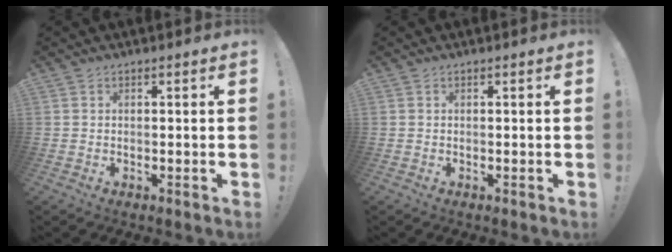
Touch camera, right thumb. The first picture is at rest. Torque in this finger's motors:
{"motor_torque": [-0.03, 0.02, 0.05, -0.08, 0.06]}